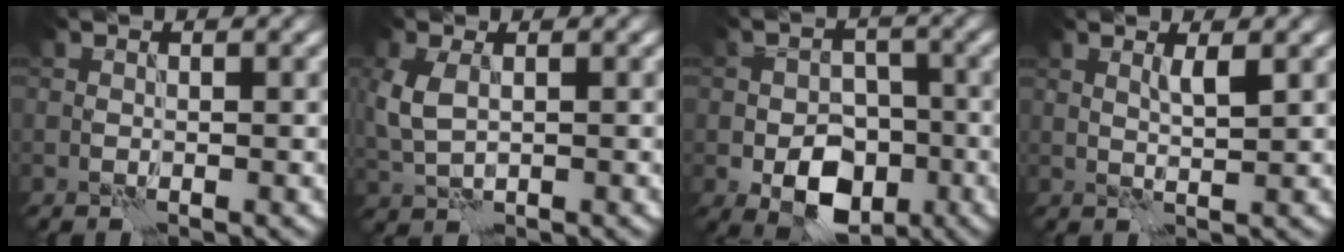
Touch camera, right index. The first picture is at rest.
{"total": 3.4, "force": [0.5, 2.0, 2.7], "torque": [-0.075, 0.002, 0.013]}
{"total": 7.1, "force": [-2.8, 4.7, 4.4], "torque": [-0.072, -0.012, -0.046]}
{"total": 1.5, "force": [0.7, 0.0, 1.3], "torque": [-0.029, -0.004, 0.010]}